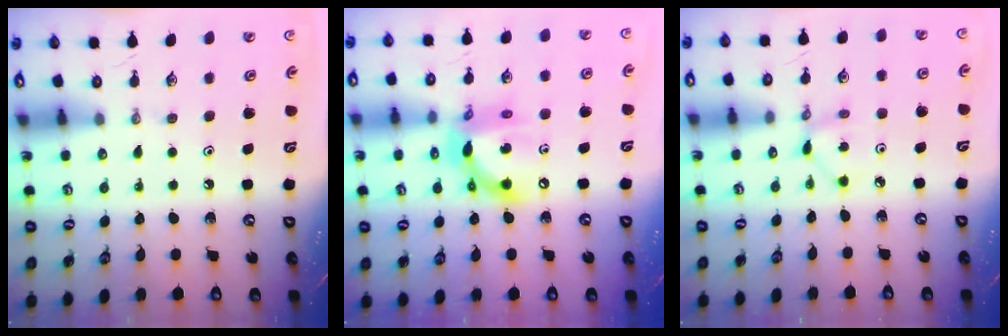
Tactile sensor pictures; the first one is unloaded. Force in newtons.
{"total": 13.8, "press": 13.8, "slide": 0.8}
{"total": 2.8, "press": 2.8, "slide": 0.1}